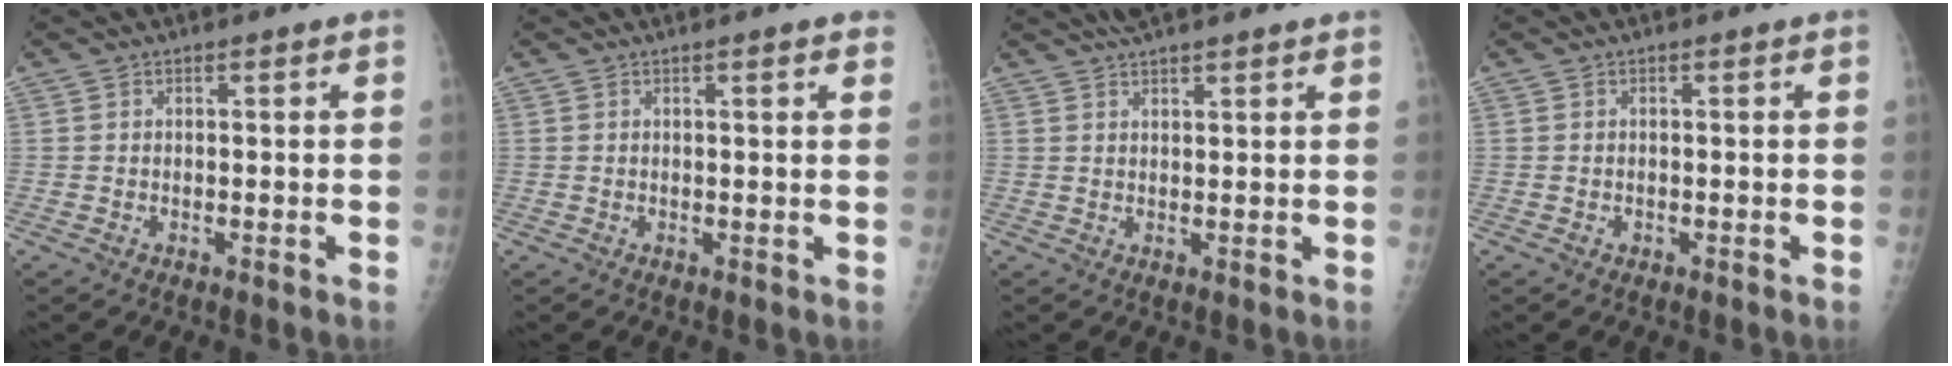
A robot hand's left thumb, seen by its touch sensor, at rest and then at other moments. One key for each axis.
{"total": 2.3, "fx": 1.6, "fy": 0.3, "fz": 1.6, "tx": -0.015, "ty": 0.000, "tz": 0.017}
{"total": 5.8, "fx": 4.8, "fy": 1.2, "fz": 3.0, "tx": -0.034, "ty": 0.009, "tz": 0.079}
{"total": 0.6, "fx": -0.1, "fy": 0.6, "fz": 0.1, "tx": 0.011, "ty": 0.002, "tz": -0.004}